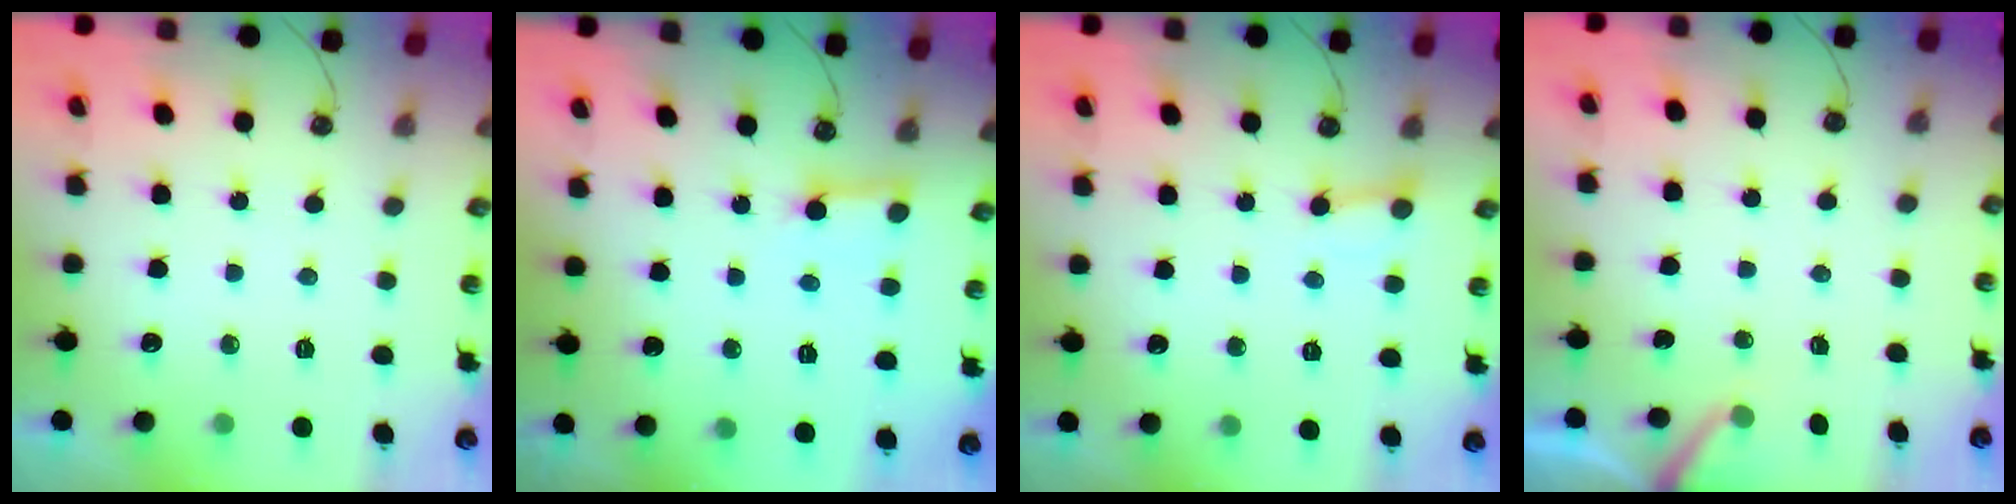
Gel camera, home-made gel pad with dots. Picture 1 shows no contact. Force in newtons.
{"total": 4.2, "press": 4.2, "slide": 0.5}
{"total": 2.6, "press": 2.6, "slide": 0.2}
{"total": 2.5, "press": 2.5, "slide": 0.2}